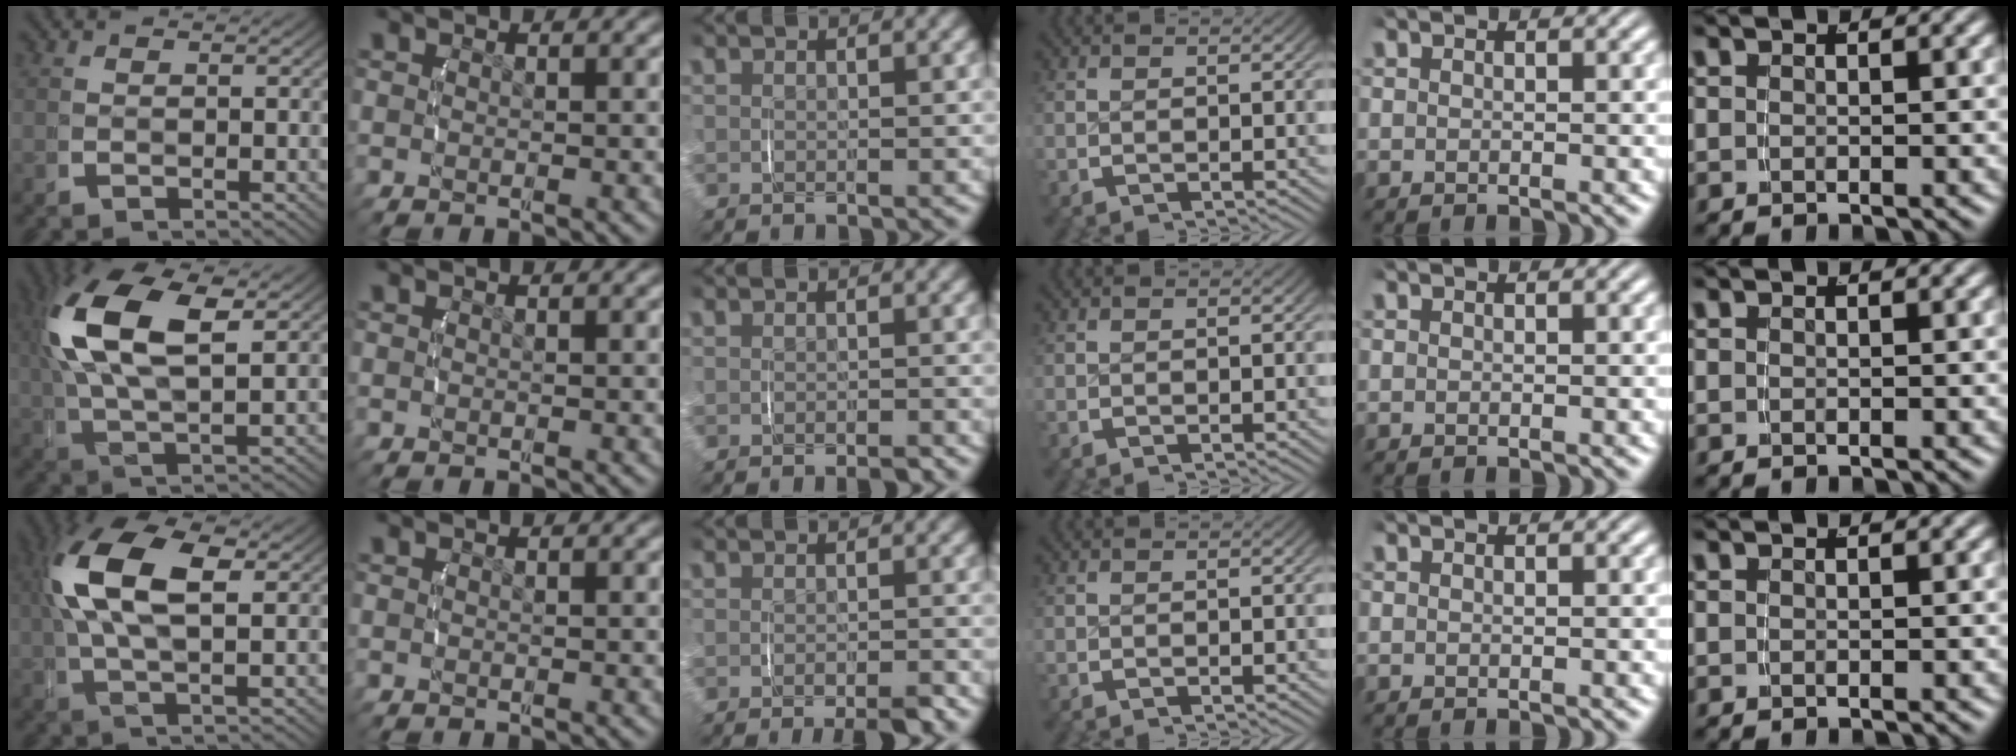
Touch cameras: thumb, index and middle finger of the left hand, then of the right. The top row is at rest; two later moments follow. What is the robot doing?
{"motion": "lift_and_place", "object": "jar lid"}